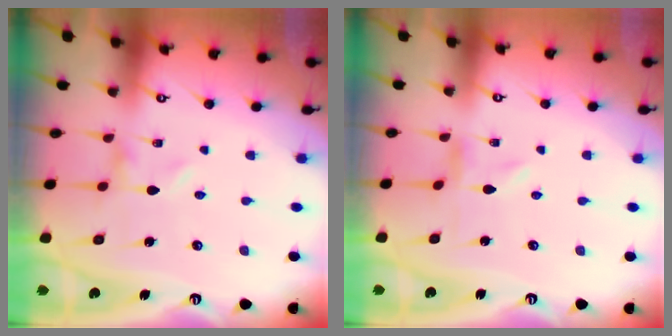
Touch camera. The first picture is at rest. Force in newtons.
{"total": 0.0}